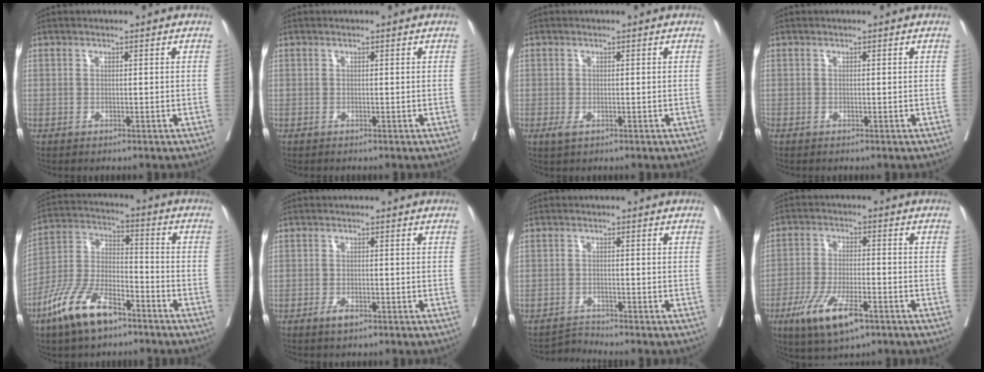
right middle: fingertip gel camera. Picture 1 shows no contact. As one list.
[{"total": 0.0}, {"total": 1.5, "force": [-0.7, 0.6, 1.2], "torque": [-0.022, -0.003, -0.006]}, {"total": 0.0}, {"total": 12.9, "force": [-8.2, 4.8, 8.7], "torque": [-0.182, -0.004, -0.162]}, {"total": 2.0, "force": [-1.2, 0.7, 1.4], "torque": [-0.026, -0.001, -0.020]}, {"total": 2.1, "force": [-1.8, -0.7, -0.8], "torque": [0.020, -0.012, -0.030]}, {"total": 10.3, "force": [-5.5, 2.8, 8.2], "torque": [-0.160, -0.019, -0.091]}]